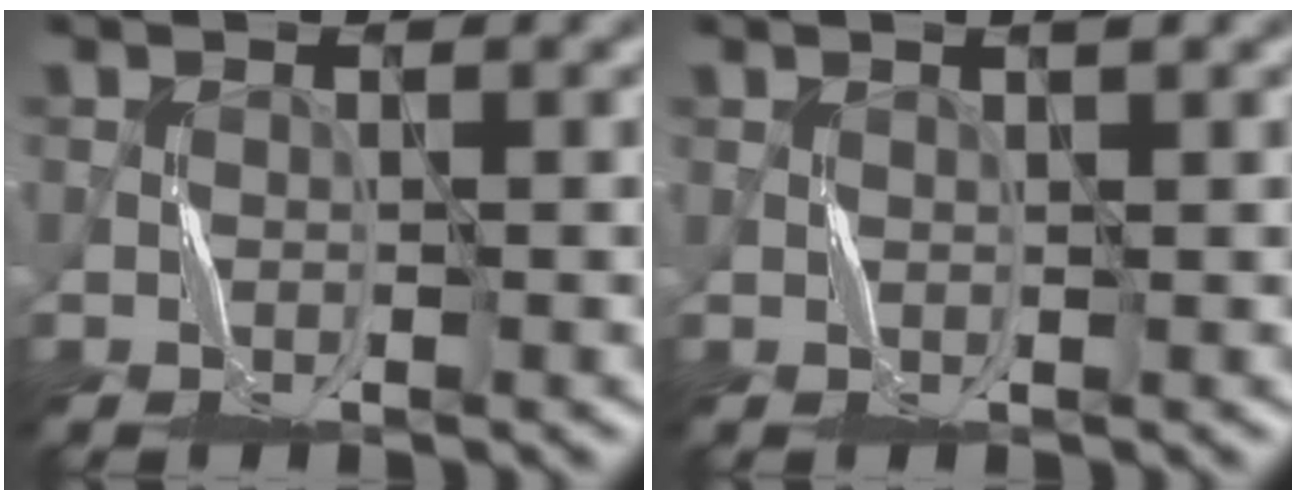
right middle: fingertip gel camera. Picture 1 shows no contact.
{"total": 0.8, "force": [0.6, 0.0, 0.6], "torque": [-0.008, 0.001, 0.009]}